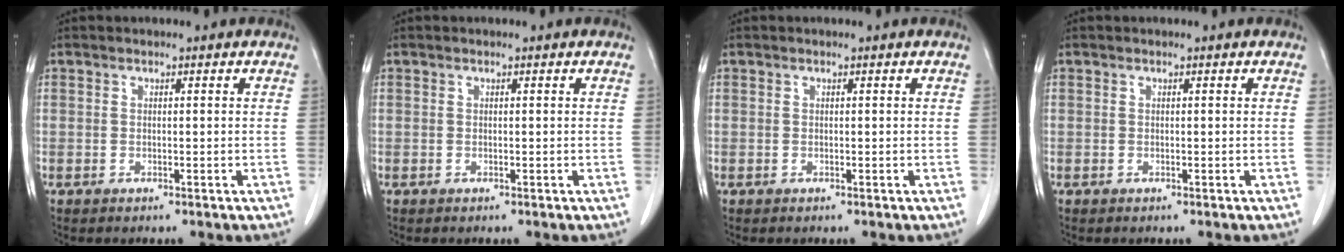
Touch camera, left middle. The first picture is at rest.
{"total": 0.0}
{"total": 0.0}
{"total": 0.0}